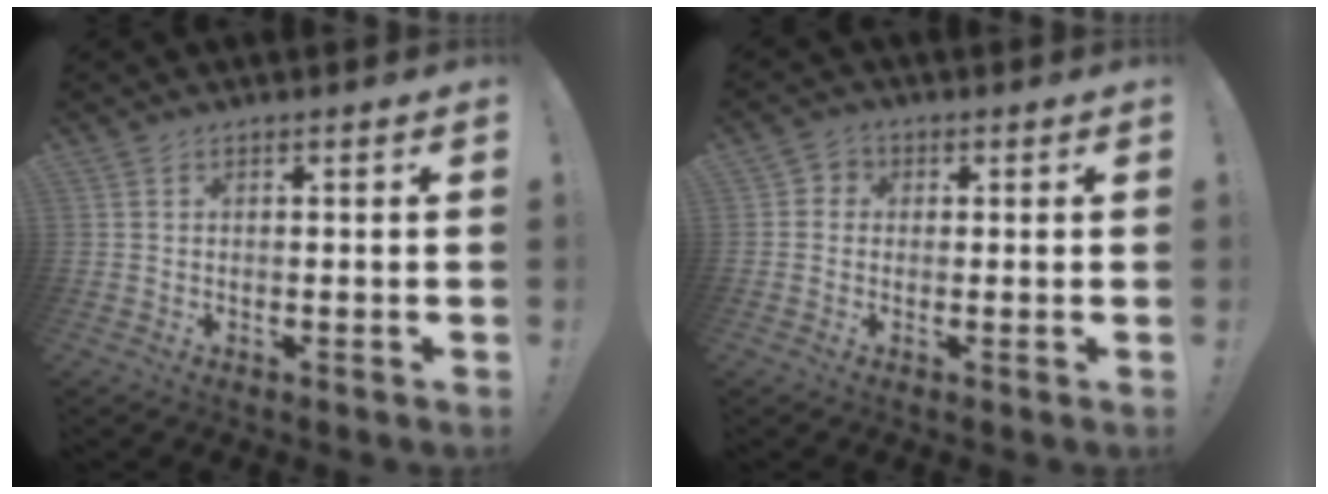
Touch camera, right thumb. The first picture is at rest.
{"total": 3.0, "force": [-0.6, 2.7, 1.2], "torque": [-0.015, 0.007, -0.010]}